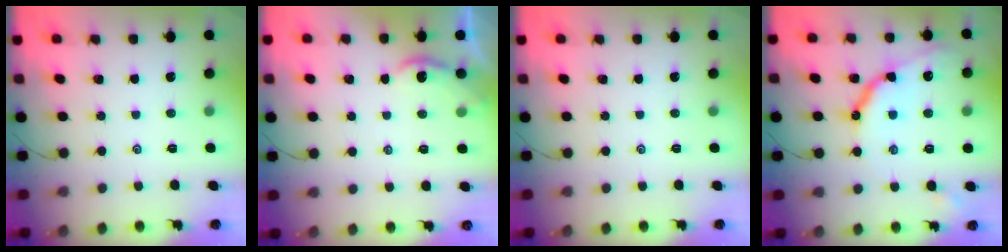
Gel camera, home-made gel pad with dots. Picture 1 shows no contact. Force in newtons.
{"total": 2.3, "press": 2.3, "slide": 0.2}
{"total": 0.0}
{"total": 11.5, "press": 11.5, "slide": 0.8}